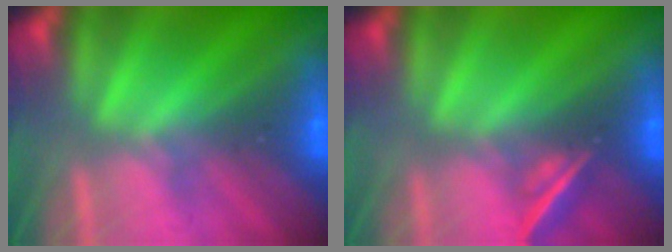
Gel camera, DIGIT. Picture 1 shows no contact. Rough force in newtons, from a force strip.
{"total": 2.1}